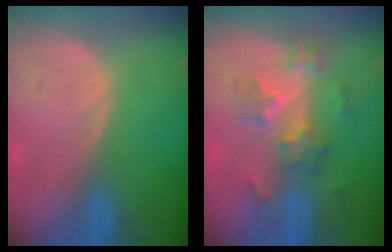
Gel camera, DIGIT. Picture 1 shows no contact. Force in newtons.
{"total": 6.5, "press": 5.8, "slide": 2.9}